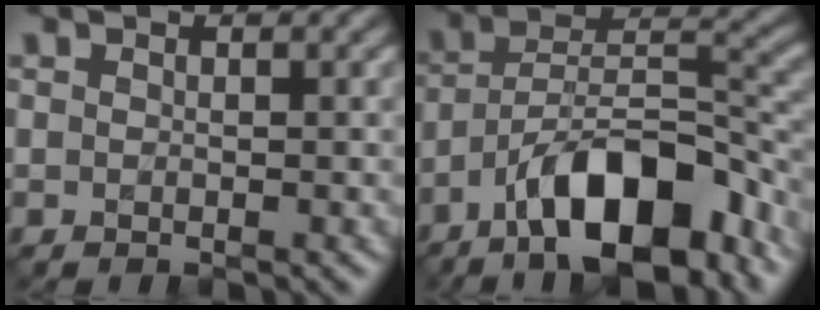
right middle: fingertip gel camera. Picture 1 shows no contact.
{"total": 11.4, "force": [-6.9, 4.2, 8.0], "torque": [-0.119, 0.016, -0.131]}